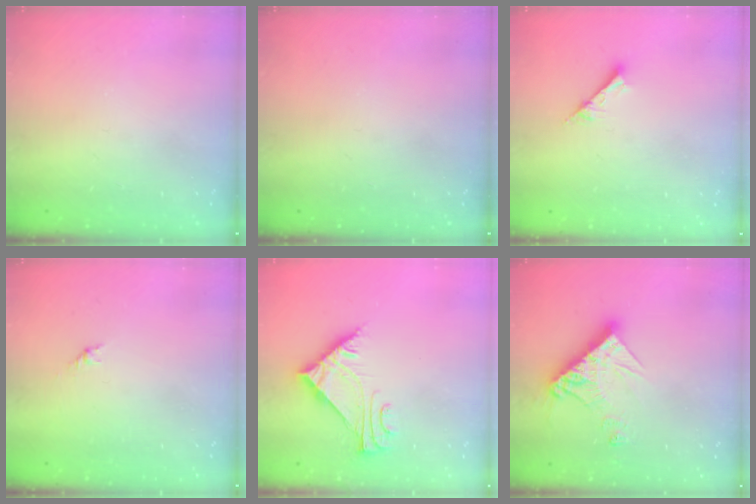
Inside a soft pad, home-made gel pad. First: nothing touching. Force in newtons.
{"total": 0.0}
{"total": 5.0, "press": 5.0, "slide": 0.7}
{"total": 1.7, "press": 1.6, "slide": 0.7}
{"total": 6.7, "press": 6.7, "slide": 0.4}
{"total": 13.2, "press": 13.1, "slide": 1.5}